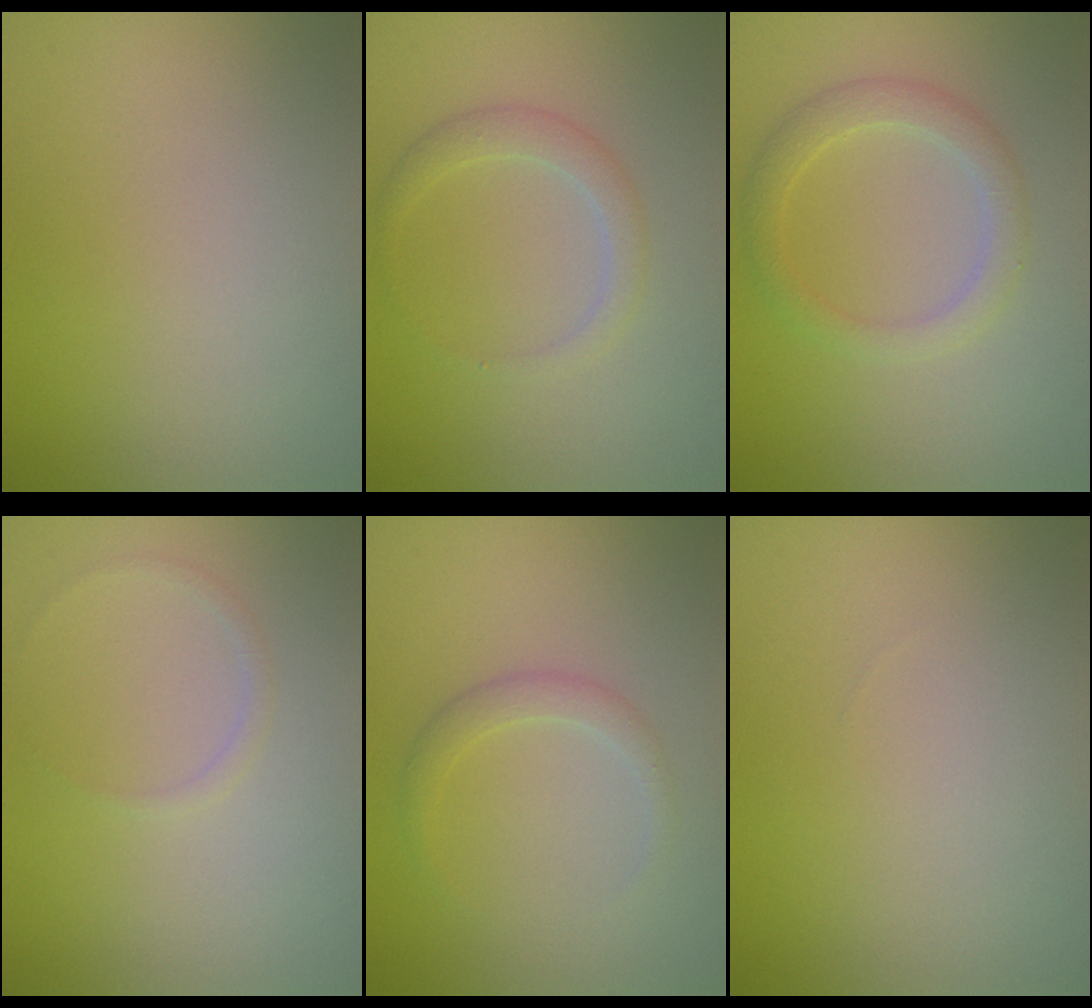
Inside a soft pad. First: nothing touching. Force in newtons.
{"total": 1.8, "press": 1.8, "slide": 0.0}
{"total": 2.5, "press": 2.5, "slide": 0.1}
{"total": 0.5, "press": 0.5, "slide": 0.1}
{"total": 1.5, "press": 1.5, "slide": 0.2}
{"total": 0.0}